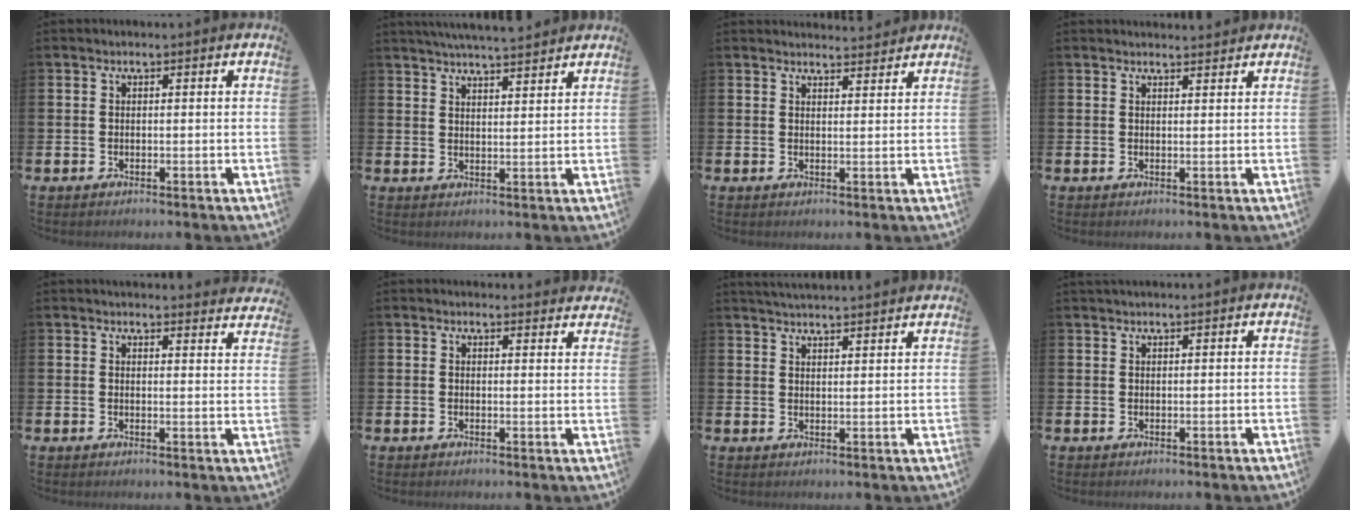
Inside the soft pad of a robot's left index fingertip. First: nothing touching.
{"total": 5.0, "force": [4.9, -0.1, 0.7], "torque": [-0.020, -0.022, 0.088]}
{"total": 2.8, "force": [2.8, 0.2, -0.1], "torque": [0.010, -0.021, 0.048]}
{"total": 1.7, "force": [1.7, 0.1, 0.0], "torque": [0.010, -0.012, 0.028]}
{"total": 3.0, "force": [3.0, 0.3, -0.1], "torque": [0.010, -0.023, 0.051]}
{"total": 2.0, "force": [1.9, 0.3, -0.2], "torque": [0.014, -0.013, 0.032]}
{"total": 3.6, "force": [3.5, -0.3, 0.0], "torque": [0.000, -0.020, 0.063]}
{"total": 0.8, "force": [0.8, -0.1, 0.1], "torque": [0.004, -0.002, 0.014]}